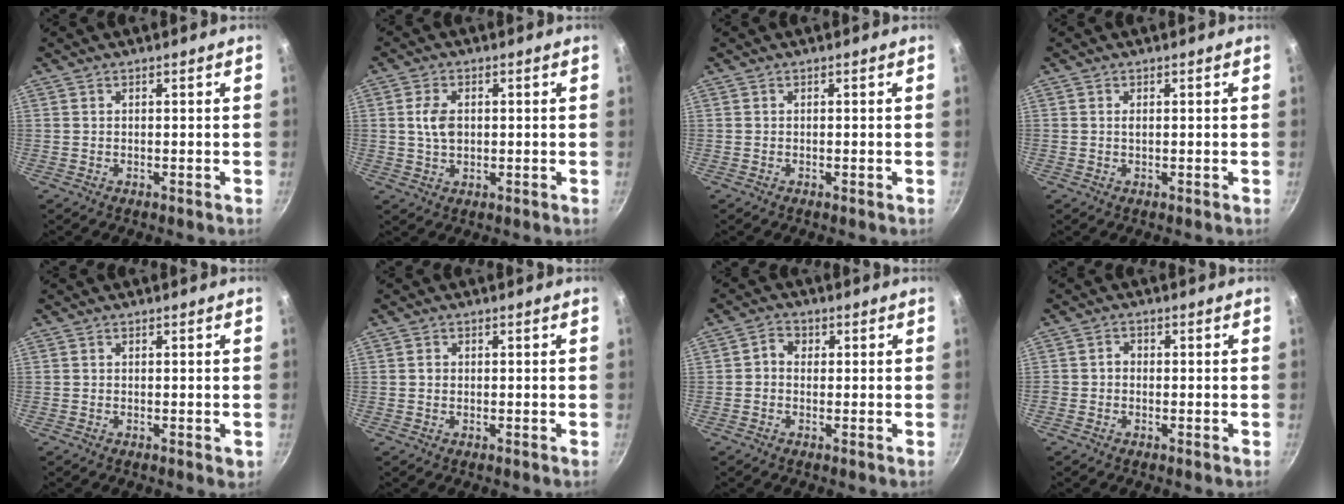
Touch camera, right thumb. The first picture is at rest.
{"total": 4.8, "force": [0.5, 3.2, 3.6], "torque": [-0.059, 0.003, 0.008]}
{"total": 0.0}
{"total": 0.7, "force": [0.1, 0.3, 0.6], "torque": [-0.011, 0.000, 0.001]}
{"total": 1.0, "force": [0.0, 0.7, 0.7], "torque": [-0.008, 0.000, -0.001]}
{"total": 1.1, "force": [0.0, 1.0, 0.5], "torque": [-0.007, 0.004, -0.001]}
{"total": 3.0, "force": [0.2, 2.6, 1.5], "torque": [-0.017, 0.007, -0.007]}
{"total": 1.7, "force": [-0.6, 1.4, 0.7], "torque": [-0.007, 0.010, -0.014]}